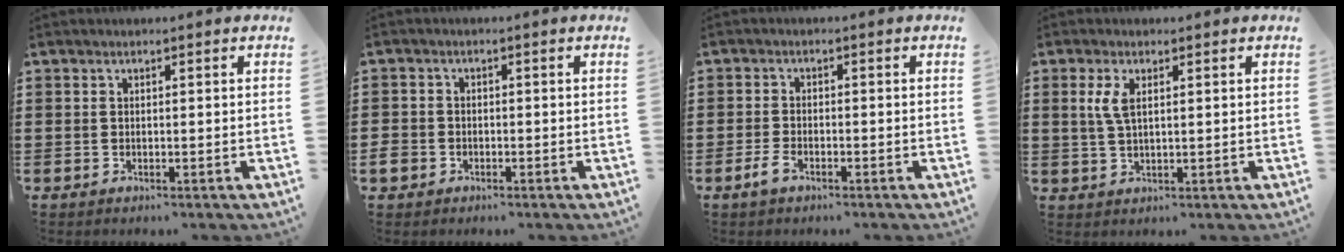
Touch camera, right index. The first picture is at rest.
{"total": 2.3, "force": [-1.3, 1.8, 0.7], "torque": [-0.032, -0.005, -0.032]}
{"total": 2.5, "force": [-1.5, 1.1, 1.7], "torque": [-0.052, -0.007, -0.036]}
{"total": 3.5, "force": [1.1, 1.4, 3.0], "torque": [-0.072, 0.004, 0.015]}